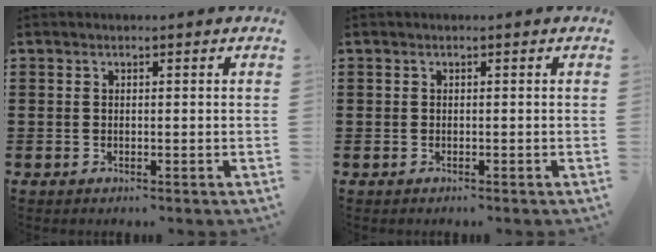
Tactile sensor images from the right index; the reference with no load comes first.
{"total": 0.0}